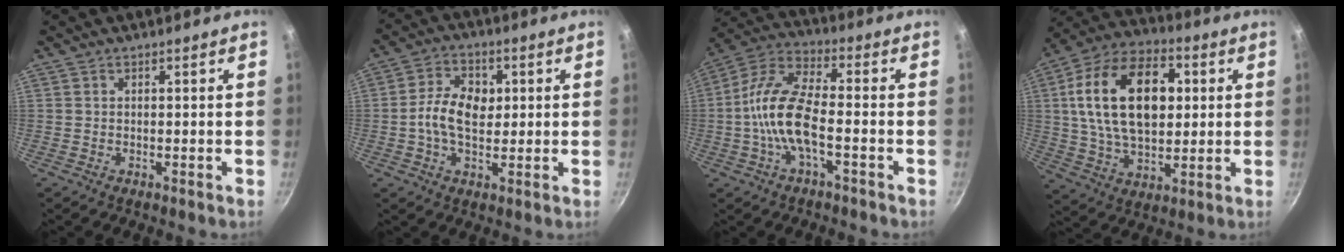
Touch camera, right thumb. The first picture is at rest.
{"total": 8.9, "force": [0.4, 5.9, 6.7], "torque": [-0.107, 0.011, 0.003]}
{"total": 13.1, "force": [-2.5, 5.3, 11.8], "torque": [-0.253, 0.041, -0.051]}
{"total": 22.0, "force": [3.9, 13.1, 17.2], "torque": [-0.287, 0.010, 0.064]}